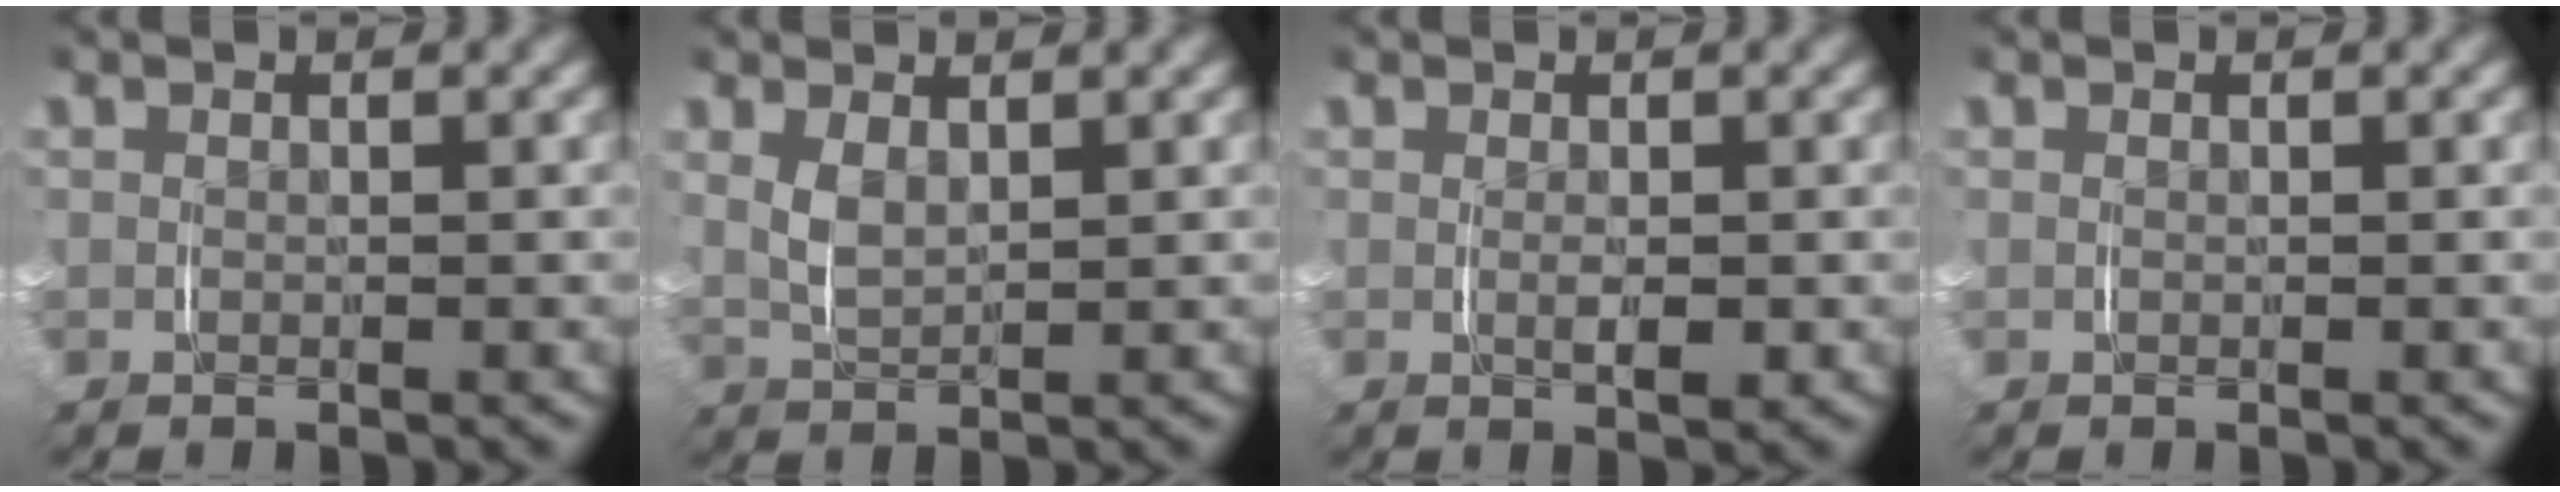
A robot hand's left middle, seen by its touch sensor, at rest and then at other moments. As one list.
[{"total": 1.7, "force": [0.9, 0.4, 1.4], "torque": [-0.034, -0.005, 0.022]}, {"total": 1.3, "force": [-0.2, 0.2, 1.3], "torque": [-0.019, -0.007, 0.001]}, {"total": 0.0}]